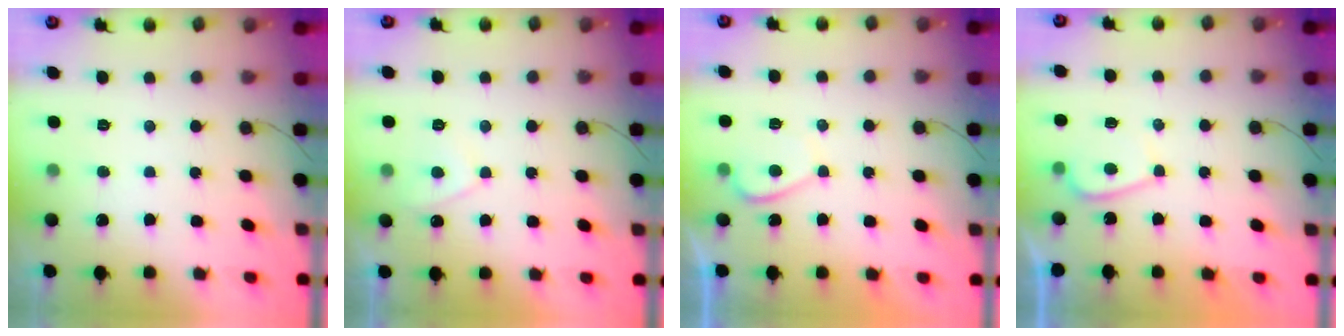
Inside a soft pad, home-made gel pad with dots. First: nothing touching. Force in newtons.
{"total": 2.9, "press": 2.9, "slide": 0.5}
{"total": 2.1, "press": 2.0, "slide": 0.7}
{"total": 3.2, "press": 3.1, "slide": 0.7}